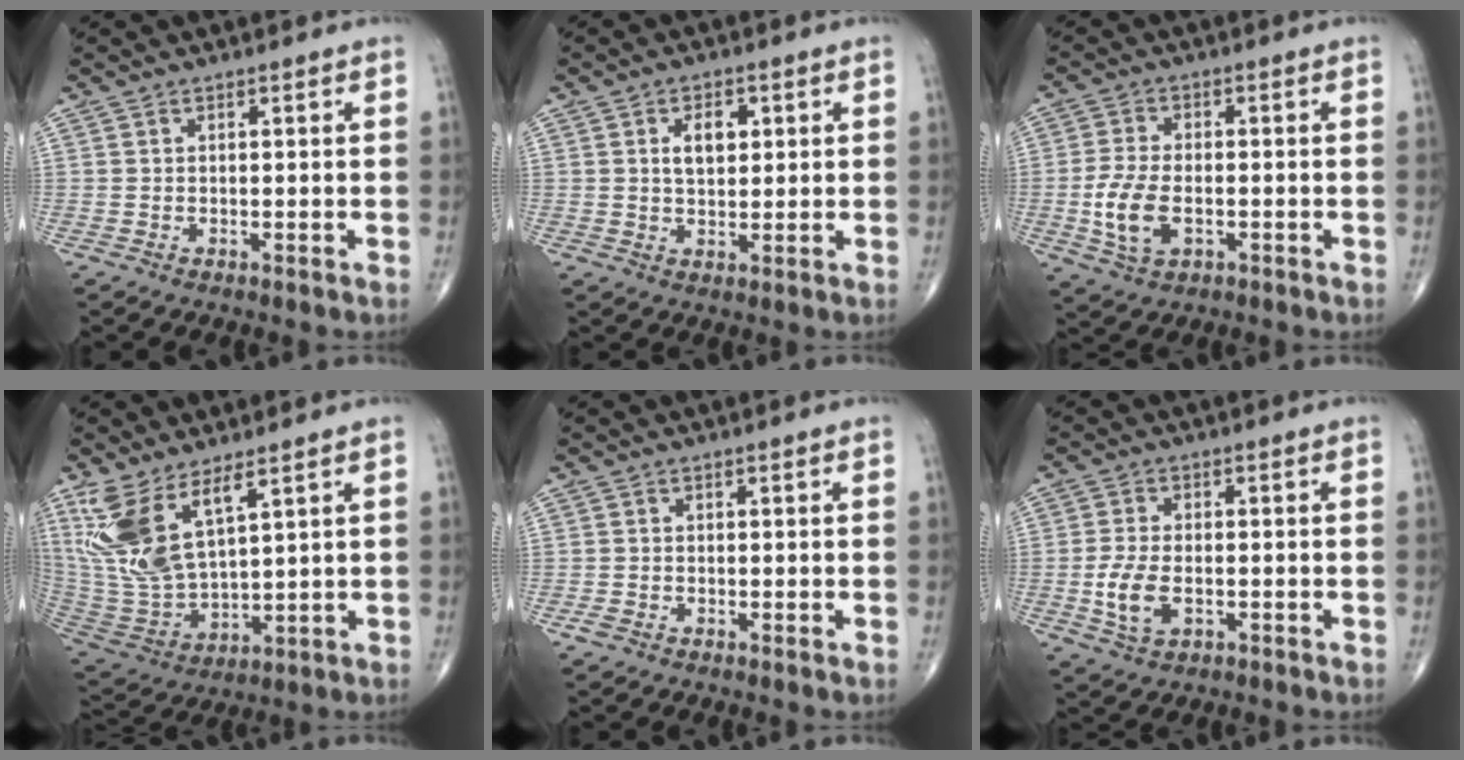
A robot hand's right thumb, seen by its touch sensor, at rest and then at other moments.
{"total": 5.2, "force": [1.4, 3.1, 3.9], "torque": [-0.051, -0.004, 0.023]}
{"total": 8.2, "force": [-1.8, 4.6, 6.5], "torque": [-0.137, 0.003, -0.031]}
{"total": 14.1, "force": [7.5, 5.6, 10.7], "torque": [-0.225, -0.037, 0.171]}
{"total": 1.4, "force": [-0.6, 0.8, 1.0], "torque": [-0.020, -0.001, -0.013]}
{"total": 6.5, "force": [-1.5, 3.7, 5.2], "torque": [-0.109, 0.001, -0.025]}